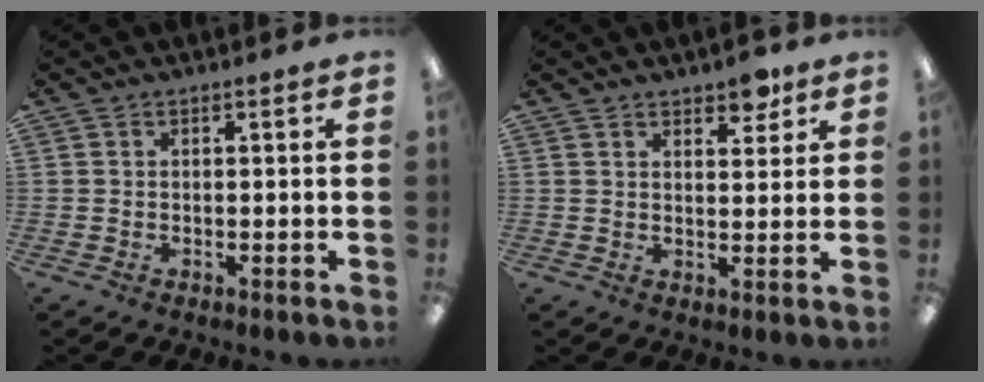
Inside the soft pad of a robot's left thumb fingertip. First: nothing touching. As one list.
[{"total": 5.2, "force": [4.1, 2.2, 2.3], "torque": [-0.012, -0.024, 0.067]}]